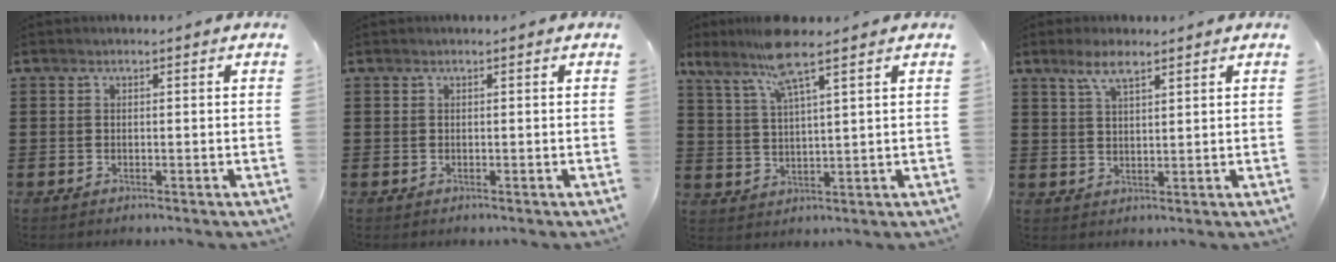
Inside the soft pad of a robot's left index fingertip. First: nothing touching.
{"total": 0.0}
{"total": 8.8, "force": [6.5, 0.7, 5.8], "torque": [-0.138, -0.015, 0.114]}
{"total": 4.4, "force": [2.9, 1.2, 3.0], "torque": [-0.067, 0.005, 0.053]}